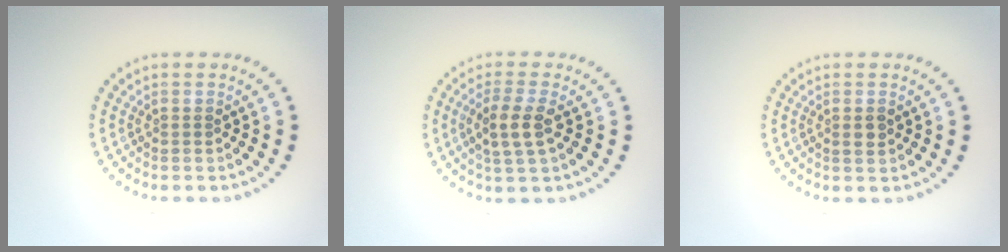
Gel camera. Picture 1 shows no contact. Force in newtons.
{"total": 2.8, "press": 2.7, "slide": 1.0}
{"total": 1.1, "press": 1.0, "slide": 0.2}